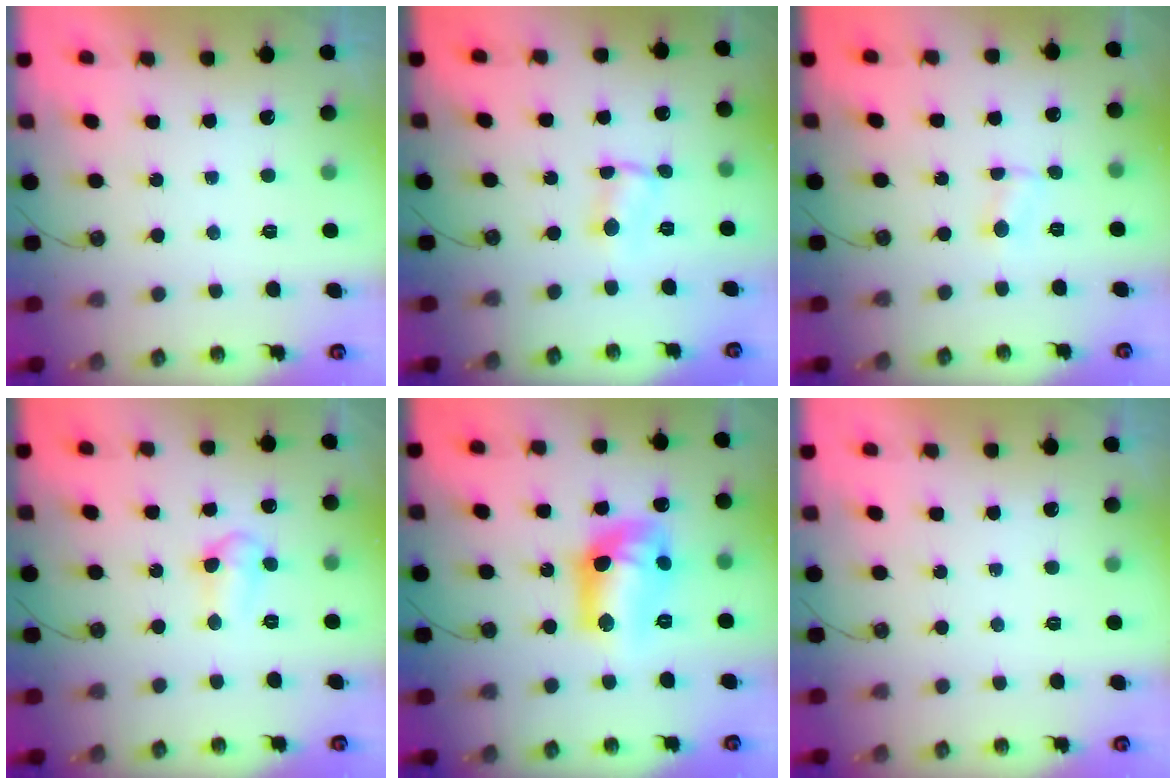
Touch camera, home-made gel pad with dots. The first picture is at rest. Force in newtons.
{"total": 1.1, "press": 1.0, "slide": 0.2}
{"total": 1.6, "press": 1.5, "slide": 0.4}
{"total": 6.5, "press": 5.4, "slide": 3.7}
{"total": 16.1, "press": 15.6, "slide": 4.1}
{"total": 0.0}